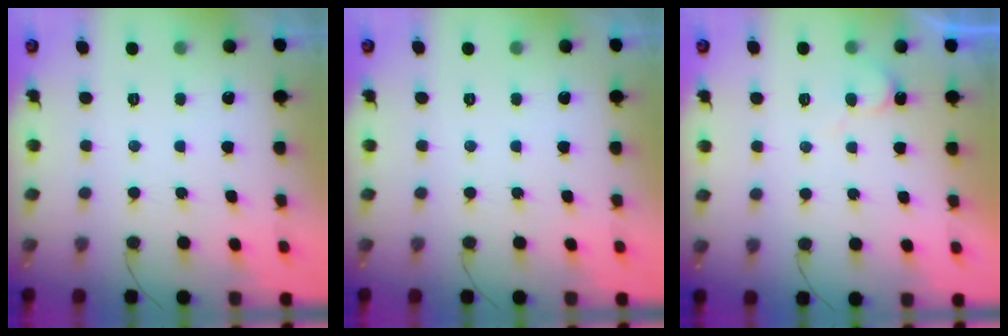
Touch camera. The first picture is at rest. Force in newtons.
{"total": 0.0}
{"total": 7.6, "press": 7.6, "slide": 0.5}